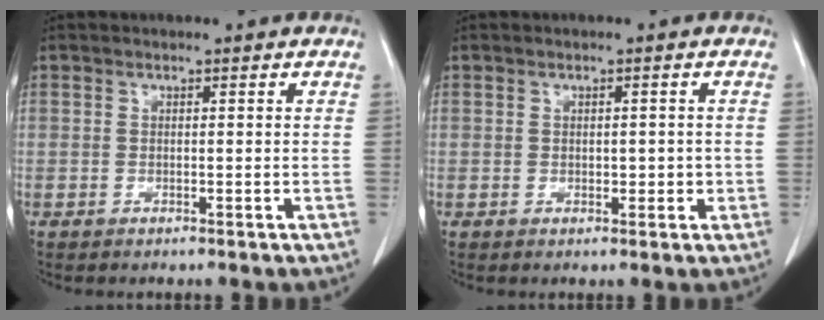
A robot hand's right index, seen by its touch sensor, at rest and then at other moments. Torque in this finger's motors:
{"motor_torque": [-0.04, 0.00, 0.00, 0.00]}